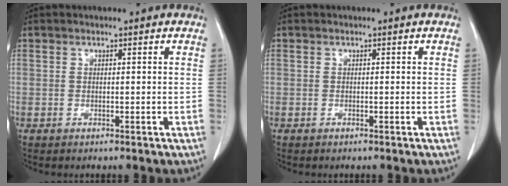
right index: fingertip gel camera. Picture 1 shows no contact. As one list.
[{"total": 0.0}]